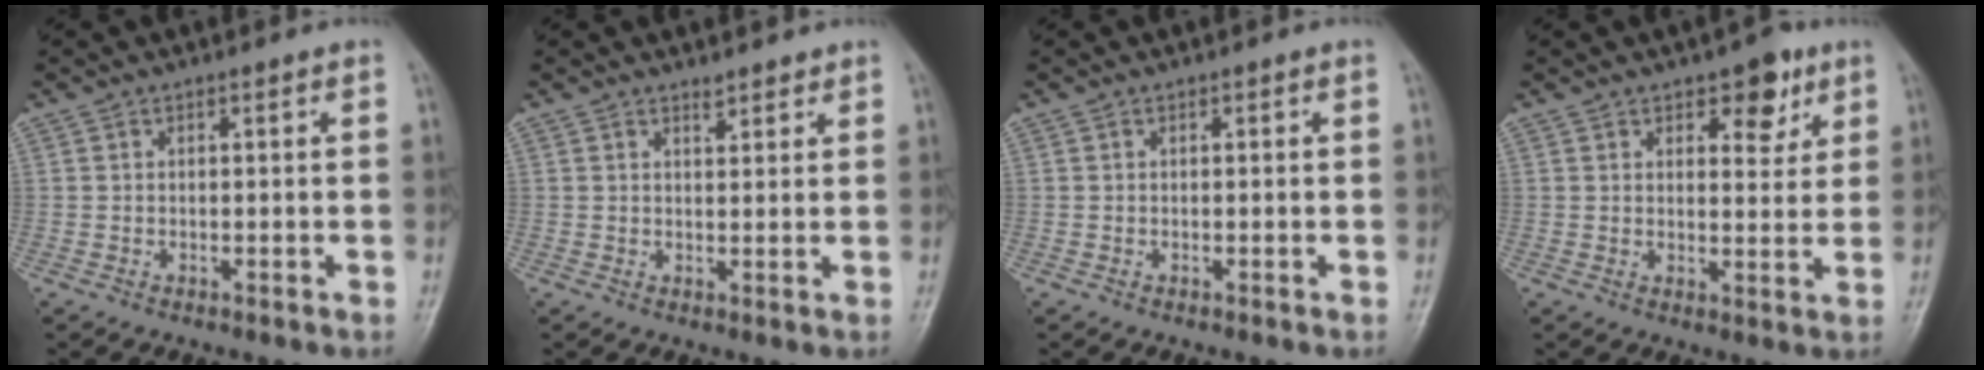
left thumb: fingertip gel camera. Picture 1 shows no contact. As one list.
[{"total": 1.9, "force": [1.6, 0.8, 0.6], "torque": [-0.001, -0.012, 0.023]}, {"total": 0.0}, {"total": 6.7, "force": [3.8, 3.5, 4.3], "torque": [-0.028, -0.018, 0.049]}]